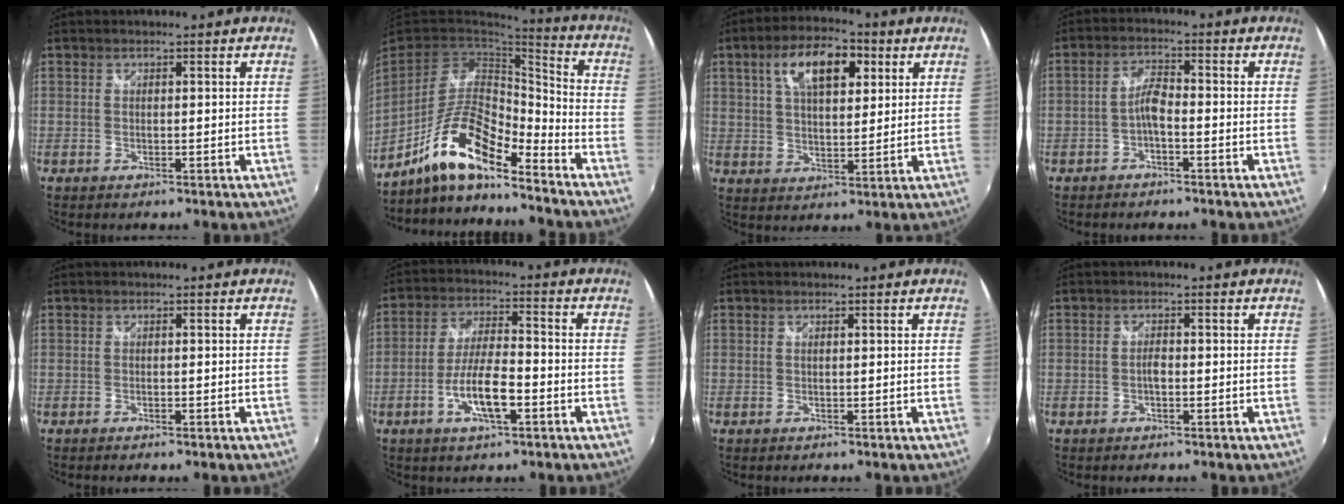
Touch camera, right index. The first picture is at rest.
{"total": 14.7, "force": [-10.2, 3.7, 9.9], "torque": [-0.201, -0.007, -0.196]}
{"total": 12.3, "force": [5.1, 5.7, 9.7], "torque": [-0.164, 0.029, 0.085]}
{"total": 3.2, "force": [-1.7, 0.9, 2.5], "torque": [-0.055, 0.010, -0.035]}
{"total": 1.0, "force": [-0.7, 0.3, 0.5], "torque": [-0.012, -0.002, -0.012]}
{"total": 8.9, "force": [-3.6, 2.3, 7.8], "torque": [-0.155, 0.001, -0.064]}
{"total": 0.0}
{"total": 1.2, "force": [-0.5, 0.5, 1.0], "torque": [-0.020, 0.003, -0.010]}